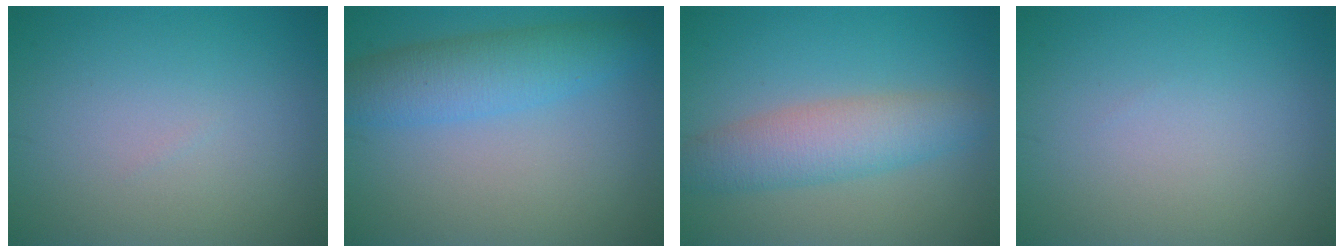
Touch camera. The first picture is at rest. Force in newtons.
{"total": 4.7, "press": 4.7, "slide": 0.1}
{"total": 4.8, "press": 4.8, "slide": 0.1}
{"total": 0.0}